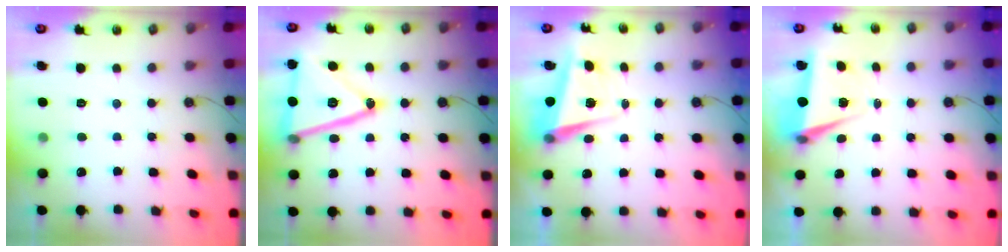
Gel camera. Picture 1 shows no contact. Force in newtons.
{"total": 21.9, "press": 21.6, "slide": 3.3}
{"total": 5.6, "press": 5.5, "slide": 1.2}
{"total": 6.9, "press": 5.4, "slide": 4.3}